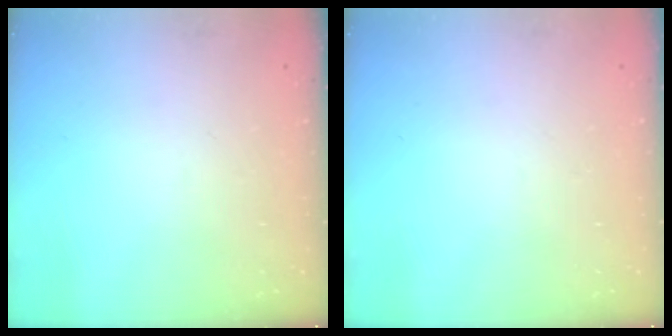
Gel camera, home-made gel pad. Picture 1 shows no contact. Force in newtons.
{"total": 0.0}